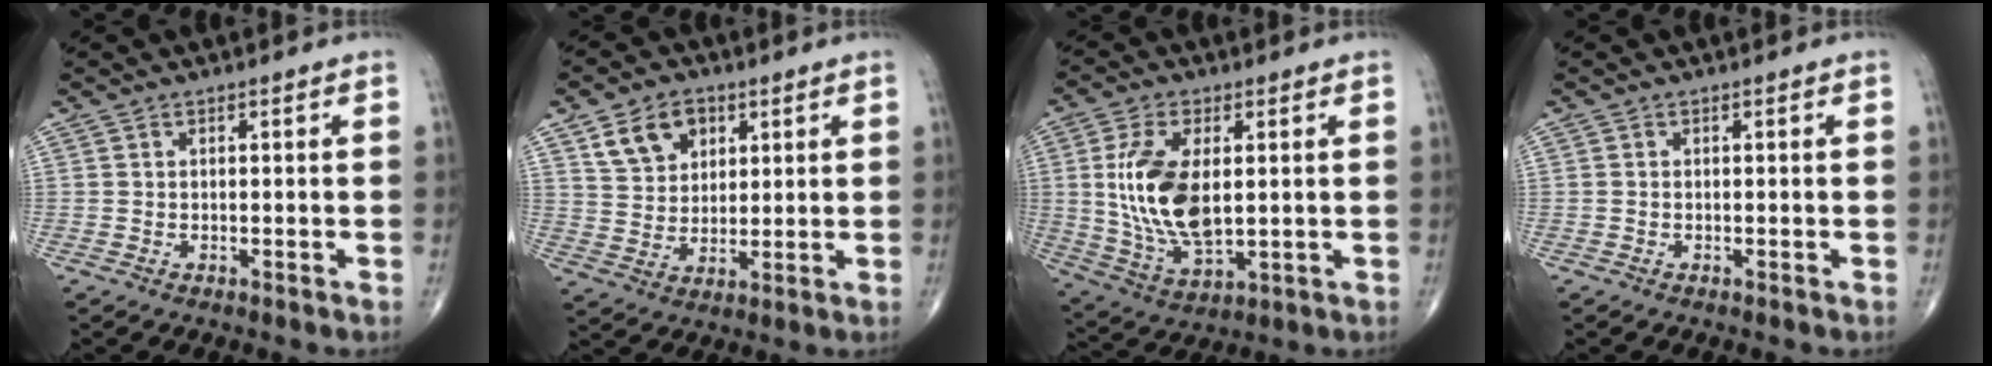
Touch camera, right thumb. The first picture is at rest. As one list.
[{"total": 9.0, "force": [4.3, 6.5, 4.4], "torque": [-0.051, -0.017, 0.081]}, {"total": 14.6, "force": [1.6, 7.4, 12.5], "torque": [-0.245, -0.016, 0.041]}, {"total": 0.0}]